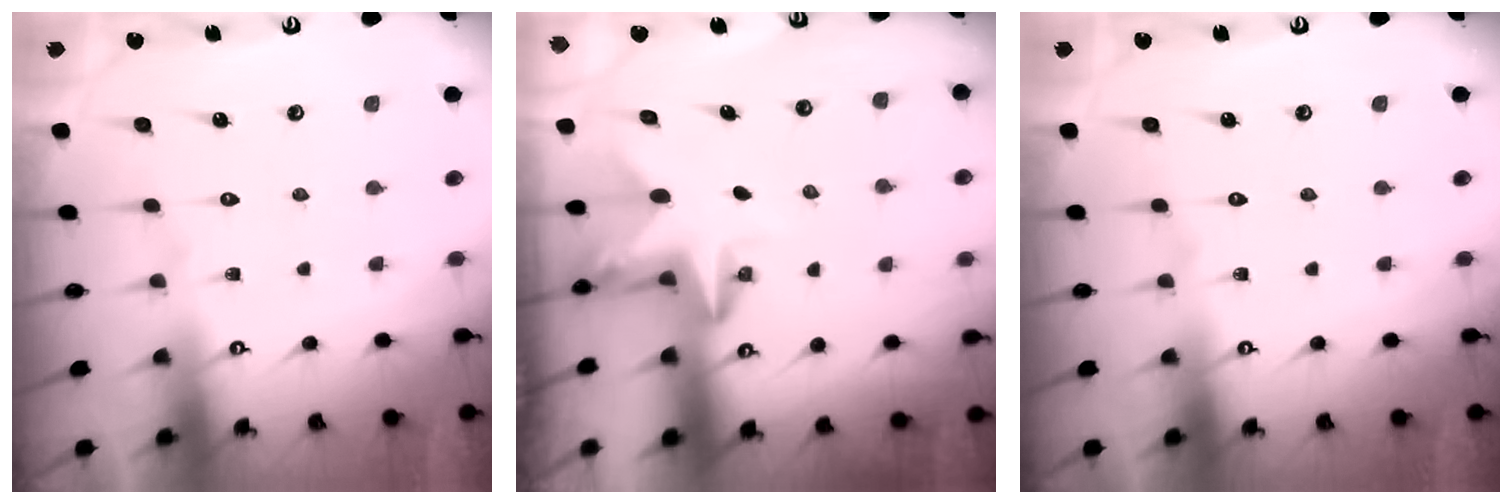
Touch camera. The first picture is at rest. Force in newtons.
{"total": 3.2, "press": 3.2, "slide": 0.1}
{"total": 0.0}